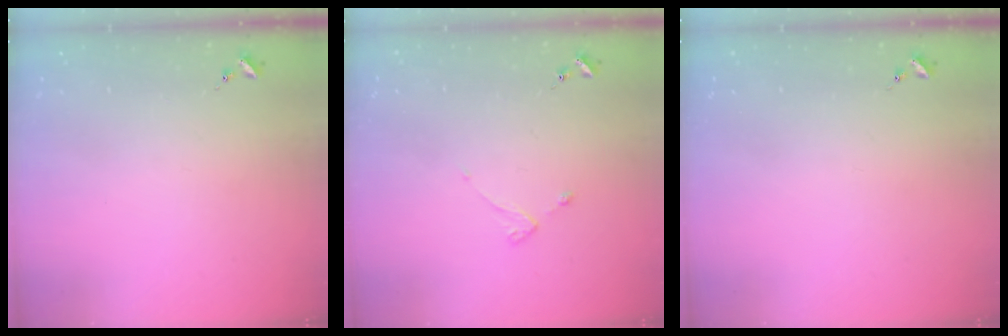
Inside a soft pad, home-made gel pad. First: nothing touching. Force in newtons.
{"total": 2.2, "press": 2.1, "slide": 0.4}
{"total": 0.0}